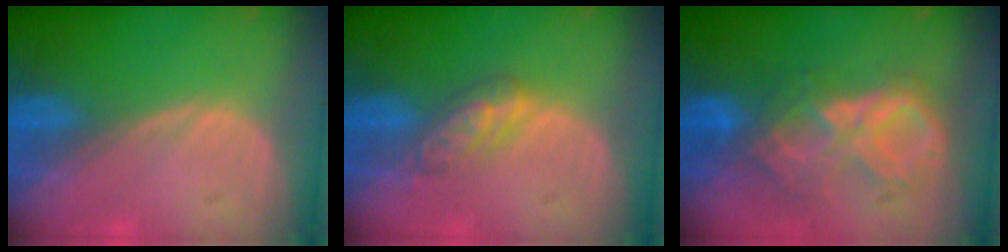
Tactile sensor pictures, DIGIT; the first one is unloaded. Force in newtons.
{"total": 4.6, "press": 4.5, "slide": 1.0}
{"total": 8.8, "press": 7.6, "slide": 4.3}